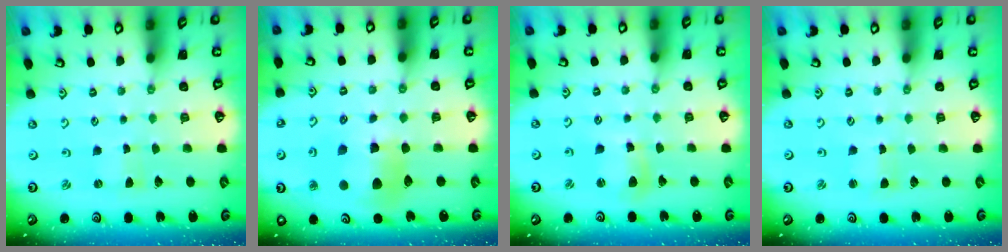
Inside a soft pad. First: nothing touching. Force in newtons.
{"total": 12.9, "press": 12.8, "slide": 1.9}
{"total": 7.5, "press": 7.4, "slide": 1.0}
{"total": 2.2, "press": 2.2, "slide": 0.2}